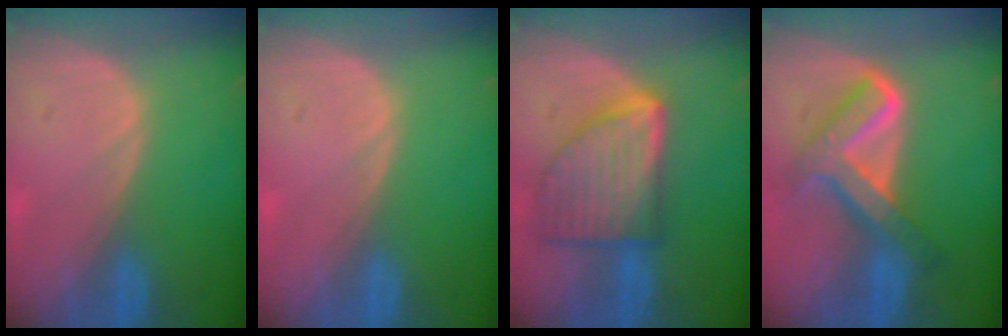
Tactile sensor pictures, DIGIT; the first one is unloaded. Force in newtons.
{"total": 0.0}
{"total": 9.3, "press": 9.3, "slide": 0.5}
{"total": 8.1, "press": 8.1, "slide": 0.8}